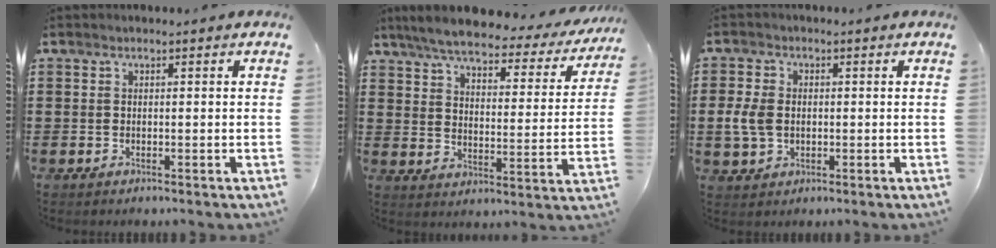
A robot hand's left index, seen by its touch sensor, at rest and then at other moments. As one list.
[{"total": 5.8, "force": [5.2, 0.9, 2.5], "torque": [-0.075, -0.030, 0.085]}, {"total": 4.4, "force": [-0.2, 3.3, 2.9], "torque": [-0.090, -0.001, -0.012]}]